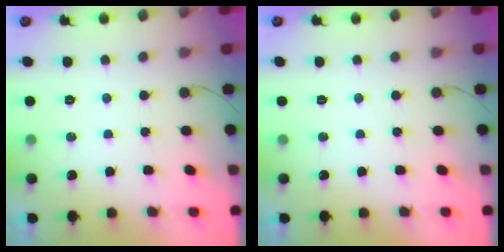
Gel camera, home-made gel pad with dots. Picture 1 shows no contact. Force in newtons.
{"total": 0.0}